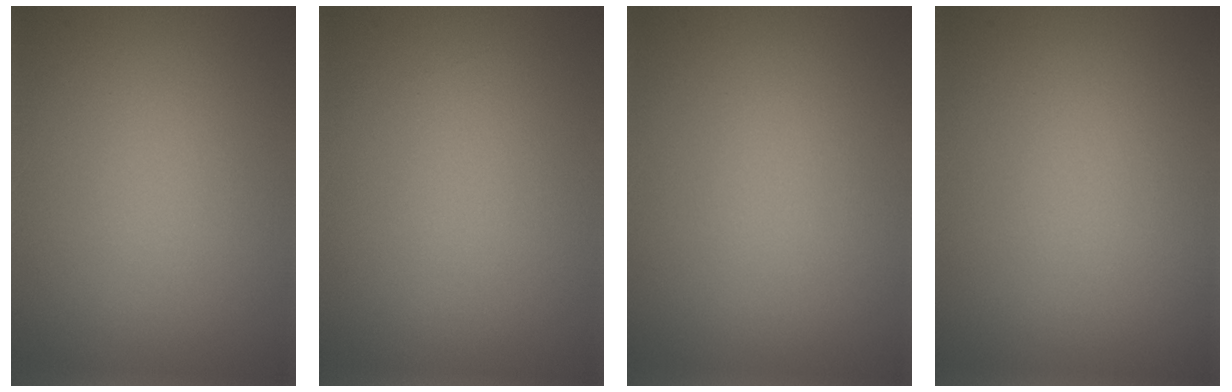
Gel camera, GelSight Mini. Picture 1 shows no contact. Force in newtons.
{"total": 0.0}
{"total": 0.0}
{"total": 0.0}